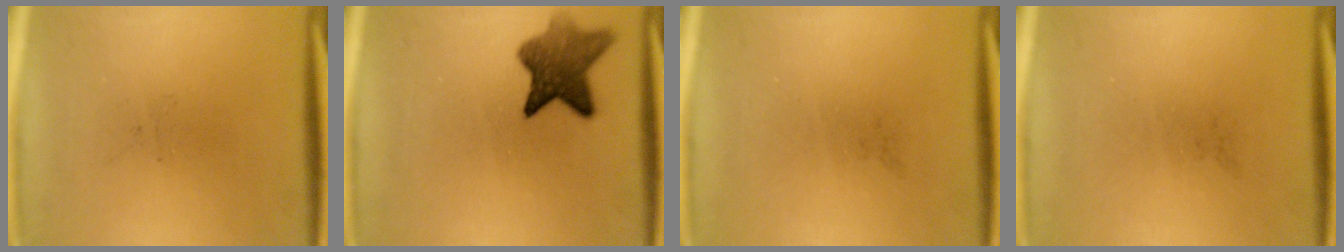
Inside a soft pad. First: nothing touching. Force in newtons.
{"total": 7.5}
{"total": 0.0}
{"total": 0.0}